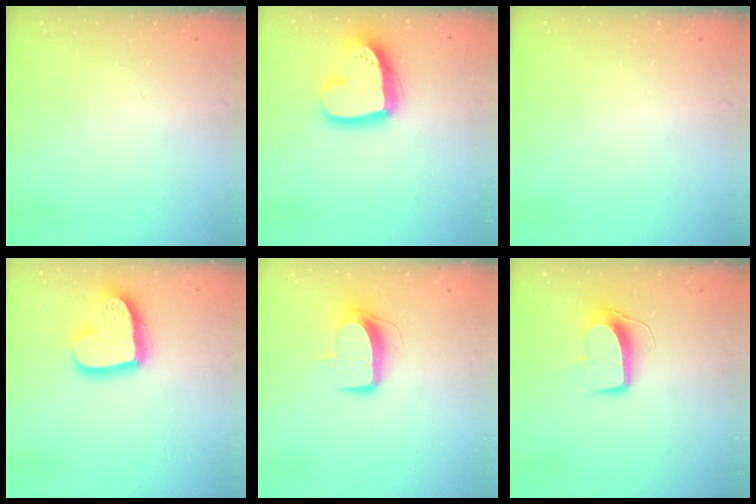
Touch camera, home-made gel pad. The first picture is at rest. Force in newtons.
{"total": 17.4, "press": 17.3, "slide": 1.5}
{"total": 0.0}
{"total": 17.8, "press": 17.7, "slide": 1.9}
{"total": 9.9, "press": 9.9, "slide": 0.6}
{"total": 9.7, "press": 9.7, "slide": 0.6}